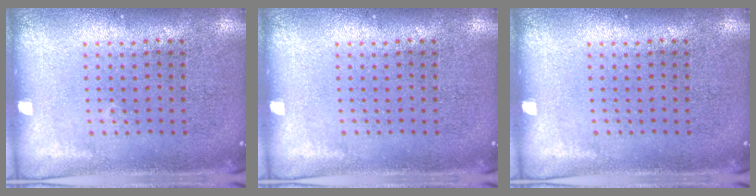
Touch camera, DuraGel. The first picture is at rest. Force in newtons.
{"total": 0.0}
{"total": 0.0}